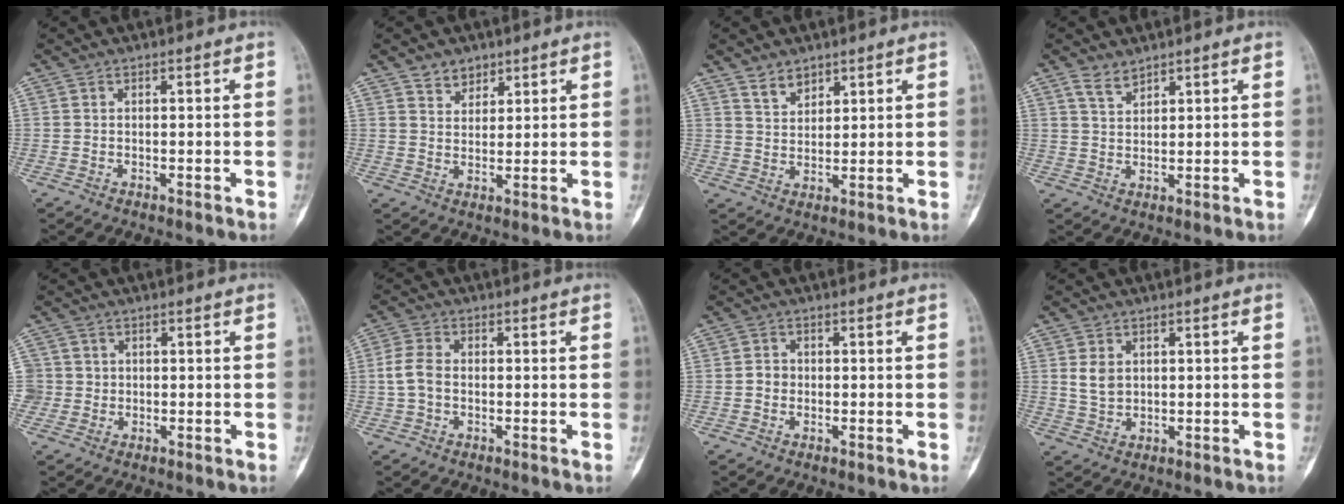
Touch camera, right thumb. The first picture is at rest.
{"total": 4.0, "force": [2.9, 2.6, 1.0], "torque": [0.005, -0.021, 0.051]}
{"total": 4.0, "force": [3.1, 2.2, 1.2], "torque": [-0.004, -0.025, 0.062]}
{"total": 3.0, "force": [2.4, 1.4, 1.2], "torque": [-0.015, -0.015, 0.050]}
{"total": 3.5, "force": [0.2, 3.5, 0.0], "torque": [0.026, 0.007, 0.002]}
{"total": 4.5, "force": [-0.4, 3.2, 3.2], "torque": [-0.070, 0.015, -0.012]}
{"total": 2.1, "force": [-0.3, 1.9, 0.9], "torque": [-0.004, 0.007, -0.008]}
{"total": 3.9, "force": [0.9, 2.9, 2.3], "torque": [-0.031, -0.006, 0.025]}